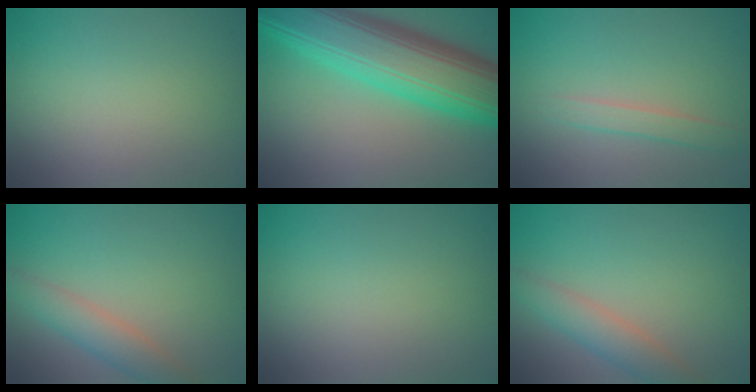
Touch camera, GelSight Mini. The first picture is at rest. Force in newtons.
{"total": 12.4, "press": 12.4, "slide": 0.2}
{"total": 1.5, "press": 1.5, "slide": 0.0}
{"total": 2.9, "press": 2.9, "slide": 0.2}
{"total": 0.0}
{"total": 2.9, "press": 2.9, "slide": 0.2}